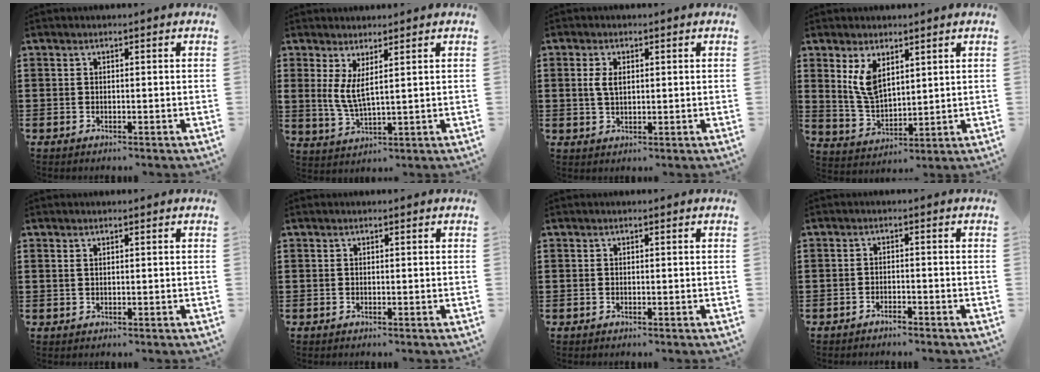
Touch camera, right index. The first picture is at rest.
{"total": 3.8, "force": [1.8, 0.9, 3.3], "torque": [-0.080, -0.005, 0.031]}
{"total": 2.9, "force": [0.5, 1.5, 2.5], "torque": [-0.060, 0.005, 0.004]}
{"total": 6.7, "force": [3.4, 3.4, 4.7], "torque": [-0.110, -0.004, 0.061]}
{"total": 0.6, "force": [0.3, 0.3, 0.4], "torque": [-0.010, 0.002, 0.006]}
{"total": 0.0}
{"total": 0.0}
{"total": 1.3, "force": [-1.3, 0.2, 0.2], "torque": [-0.009, 0.002, -0.026]}